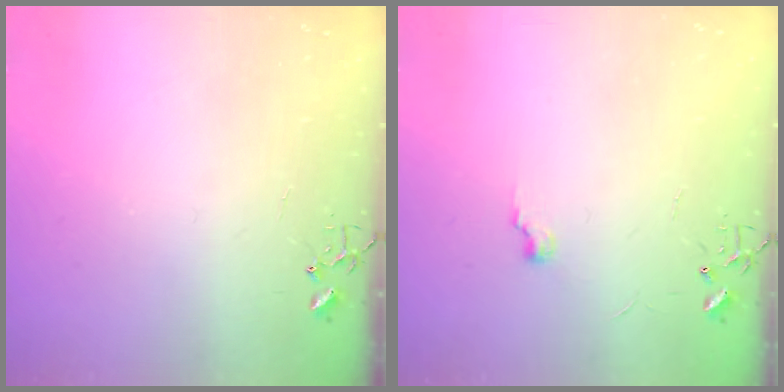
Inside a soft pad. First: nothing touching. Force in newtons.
{"total": 5.1, "press": 5.0, "slide": 0.6}